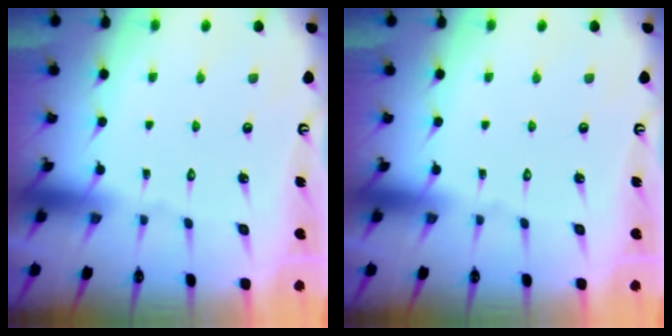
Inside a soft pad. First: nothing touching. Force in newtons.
{"total": 0.0}